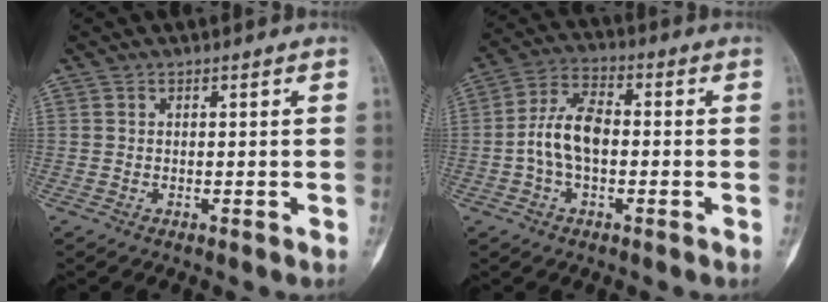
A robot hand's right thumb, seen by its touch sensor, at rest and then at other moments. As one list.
[{"total": 9.2, "force": [-1.0, 5.3, 7.5], "torque": [-0.143, 0.028, -0.026]}]